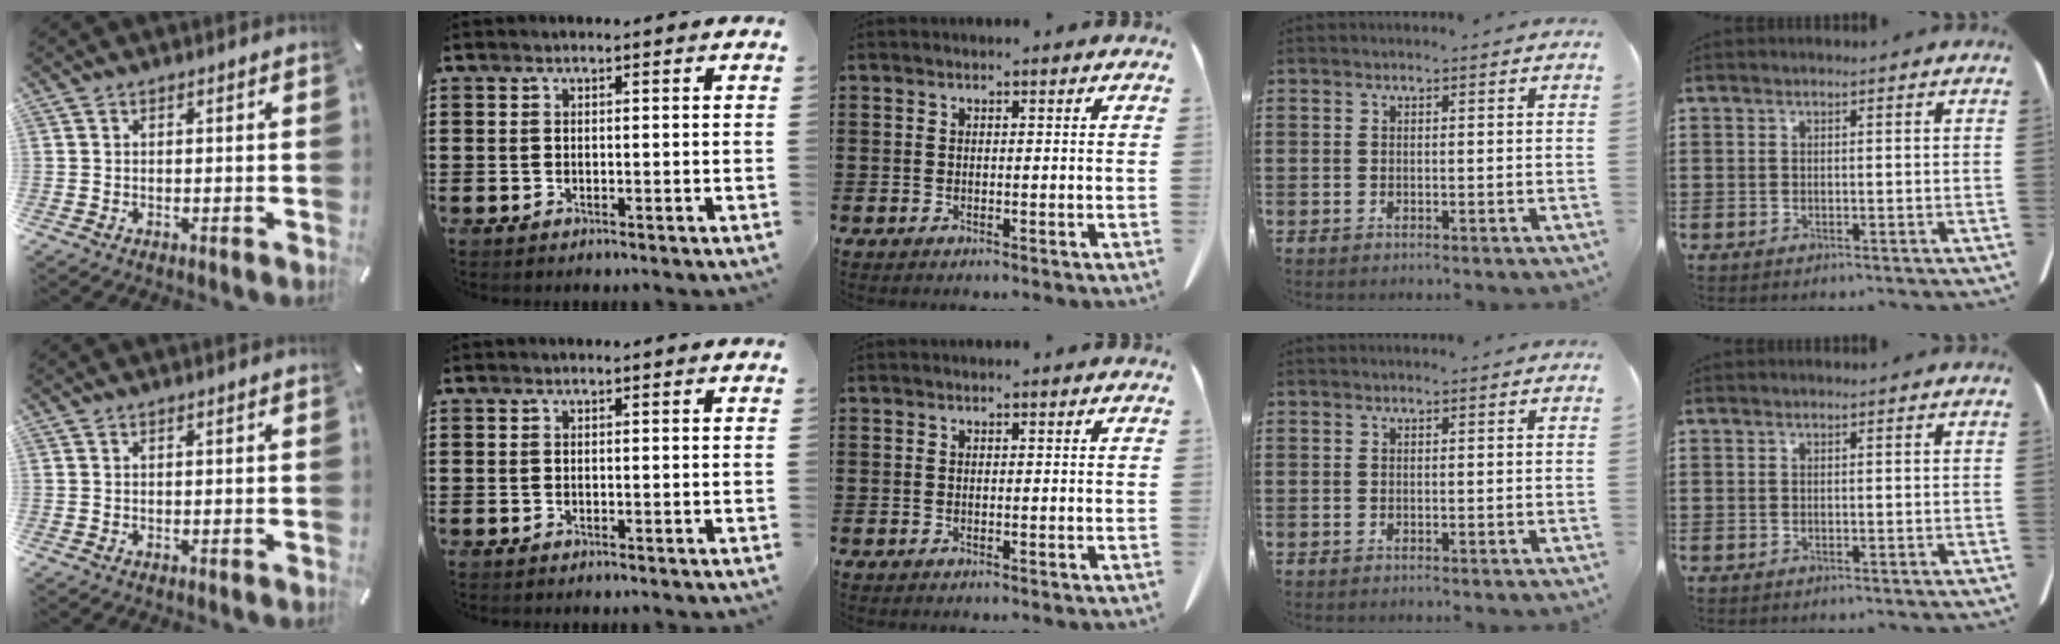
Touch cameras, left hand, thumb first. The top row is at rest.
{}